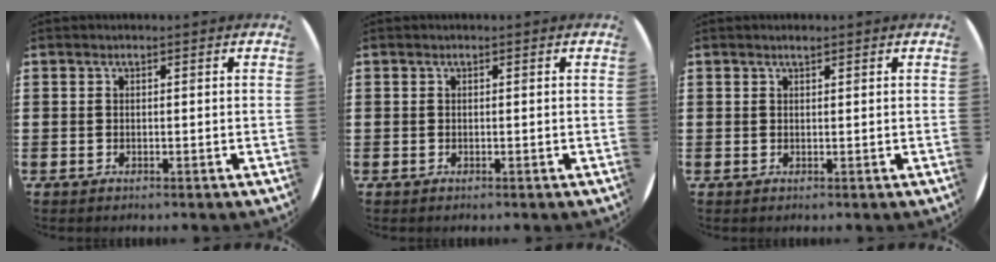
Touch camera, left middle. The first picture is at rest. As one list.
[{"total": 0.0}, {"total": 0.7, "force": [0.6, 0.0, 0.3], "torque": [-0.007, -0.001, 0.012]}]